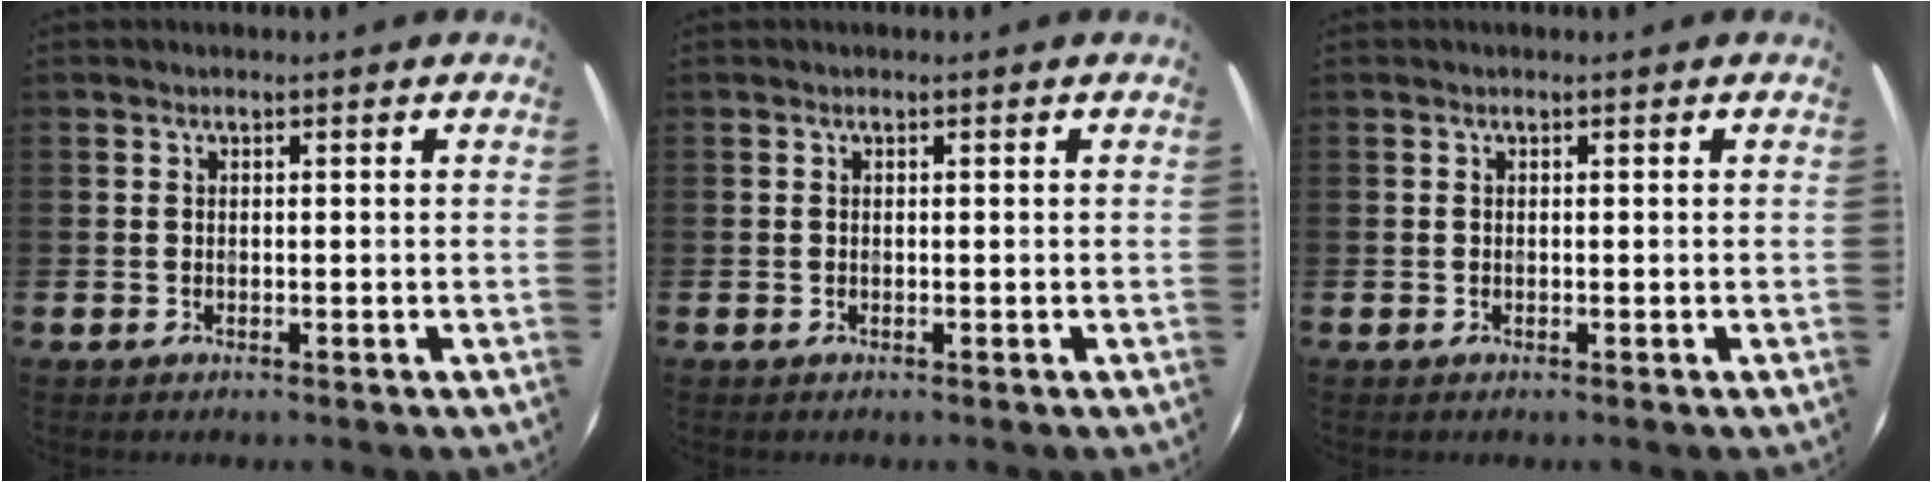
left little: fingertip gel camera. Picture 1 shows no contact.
{"total": 0.0}
{"total": 0.0}